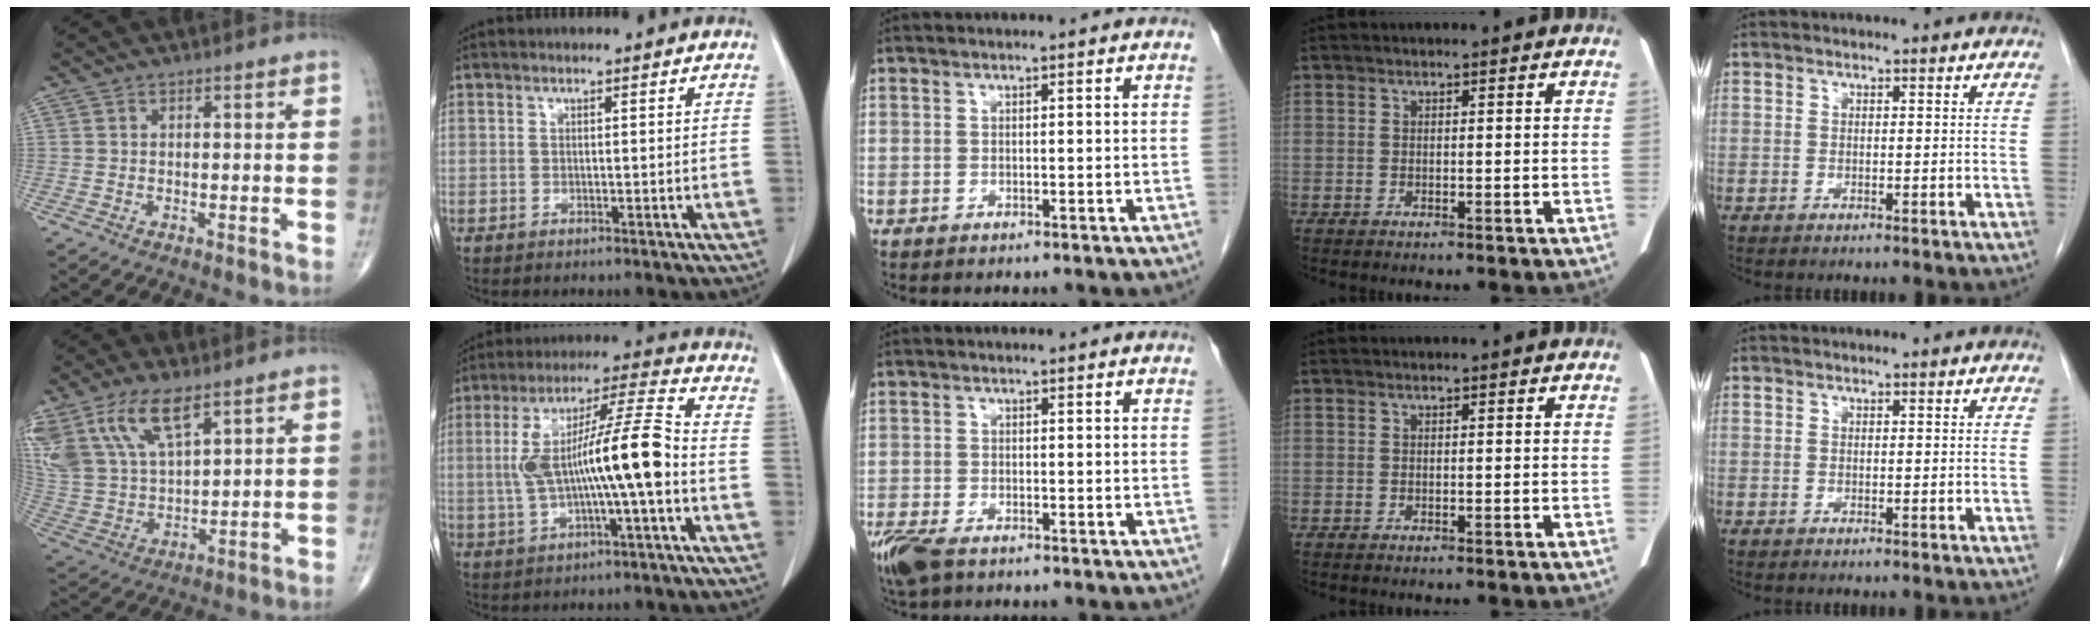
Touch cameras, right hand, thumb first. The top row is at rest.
{"thumb": {"total": 17.1, "force": [9.6, 7.9, 11.7], "torque": [-0.243, -0.023, 0.197]}, "index": {"total": 13.8, "force": [-1.5, 1.1, 13.7], "torque": [-0.250, 0.026, -0.025]}, "middle": {"total": 5.7, "force": [-3.9, 2.3, 3.5], "torque": [-0.074, -0.013, -0.069]}}